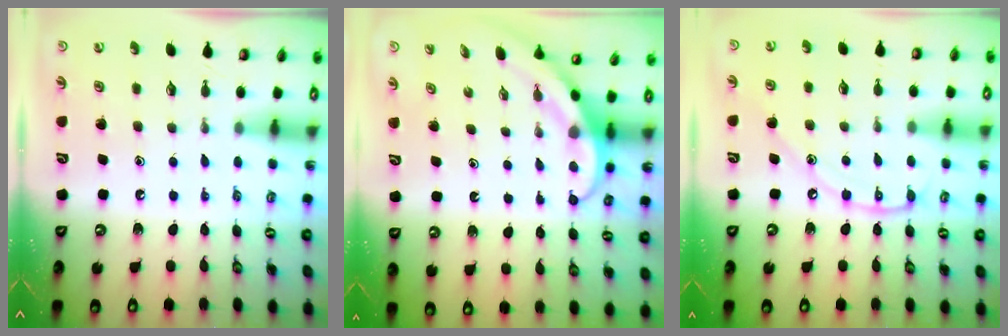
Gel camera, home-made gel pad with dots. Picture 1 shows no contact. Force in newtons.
{"total": 3.8, "press": 3.8, "slide": 0.3}
{"total": 11.2, "press": 11.2, "slide": 1.2}